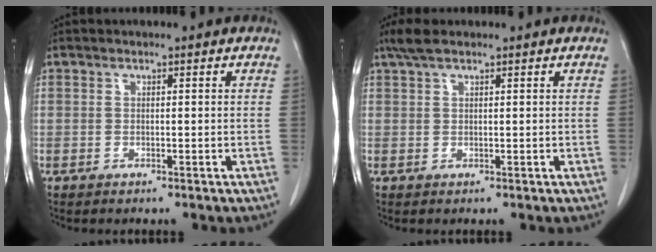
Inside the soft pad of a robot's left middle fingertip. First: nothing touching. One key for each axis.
{"total": 2.8, "fx": 2.1, "fy": 0.7, "fz": 1.8, "tx": -0.042, "ty": 0.016, "tz": 0.044}